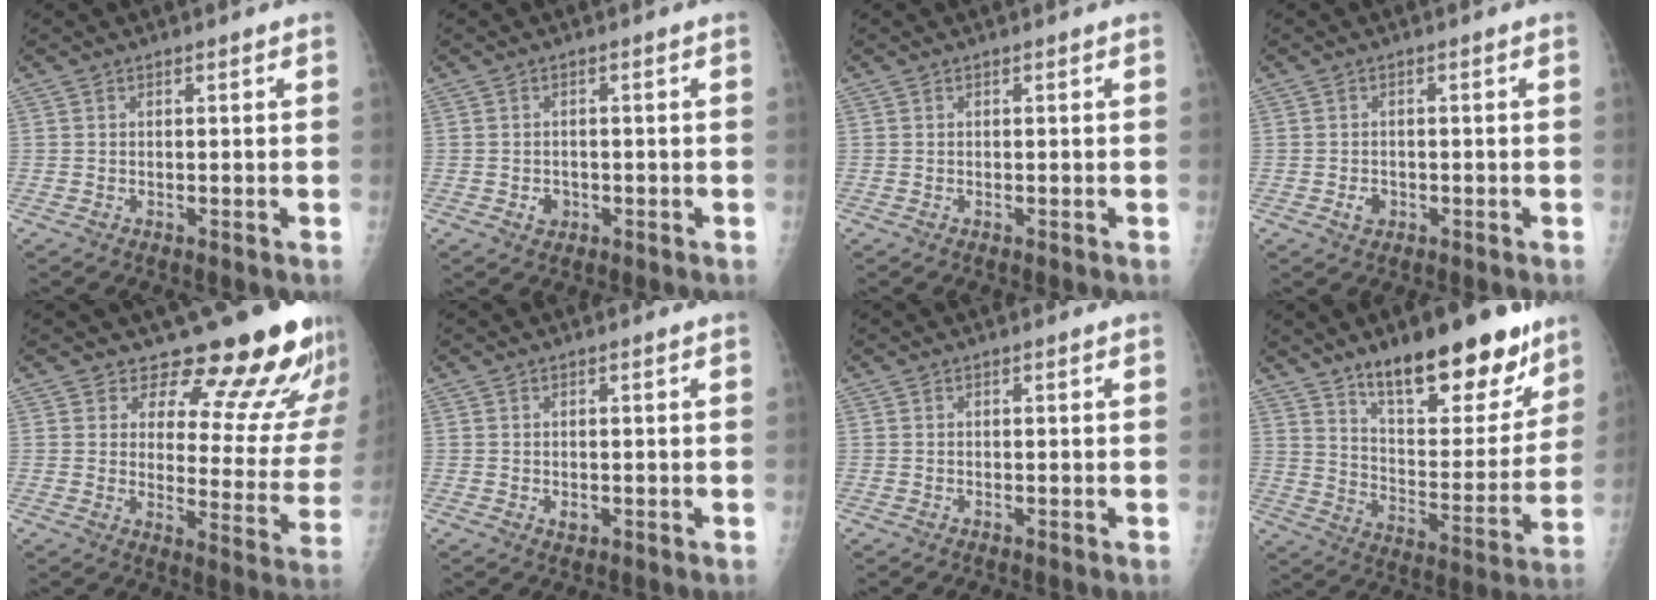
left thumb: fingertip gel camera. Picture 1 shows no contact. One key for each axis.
{"total": 2.1, "fx": -0.7, "fy": 1.7, "fz": 0.8, "tx": -0.003, "ty": 0.005, "tz": -0.007}
{"total": 0.0}
{"total": 1.9, "fx": -0.7, "fy": 1.5, "fz": 0.9, "tx": -0.009, "ty": 0.004, "tz": -0.008}
{"total": 17.2, "fx": 15.0, "fy": 5.6, "fz": 6.4, "tx": -0.029, "ty": -0.128, "tz": 0.178}
{"total": 1.2, "fx": -0.2, "fy": 0.9, "fz": 0.7, "tx": -0.008, "ty": -0.001, "tz": 0.000}
{"total": 0.0}
{"total": 23.4, "fx": 15.8, "fy": 8.8, "fz": 14.8, "tx": -0.164, "ty": -0.084, "tz": 0.245}